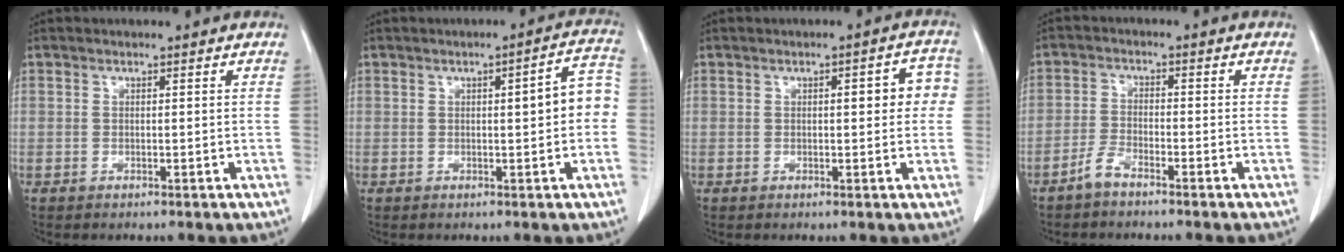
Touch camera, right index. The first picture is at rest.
{"total": 5.6, "force": [0.0, 1.2, 5.5], "torque": [-0.067, 0.024, -0.003]}
{"total": 4.9, "force": [0.6, 1.7, 4.5], "torque": [-0.047, 0.018, 0.003]}
{"total": 2.9, "force": [-2.5, 0.6, 1.4], "torque": [-0.035, -0.001, -0.050]}